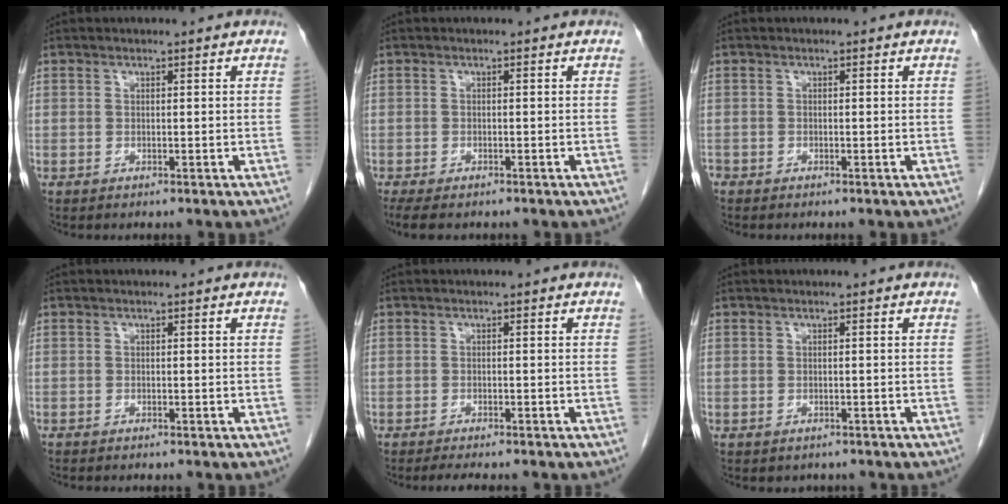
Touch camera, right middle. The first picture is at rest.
{"total": 5.7, "force": [-4.5, 2.0, 2.9], "torque": [-0.046, -0.013, -0.068]}
{"total": 0.9, "force": [-0.8, 0.5, 0.1], "torque": [-0.009, 0.000, -0.017]}
{"total": 0.6, "force": [-0.5, 0.1, 0.1], "torque": [-0.007, 0.000, -0.011]}
{"total": 4.4, "force": [-3.8, 0.7, 2.2], "torque": [-0.029, -0.010, -0.049]}
{"total": 1.2, "force": [-1.0, 0.7, 0.1], "torque": [-0.009, -0.002, -0.011]}